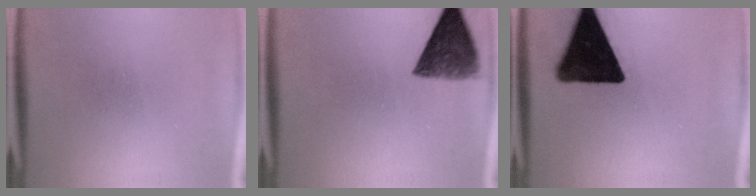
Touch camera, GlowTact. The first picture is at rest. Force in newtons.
{"total": 8.9}
{"total": 18.4}